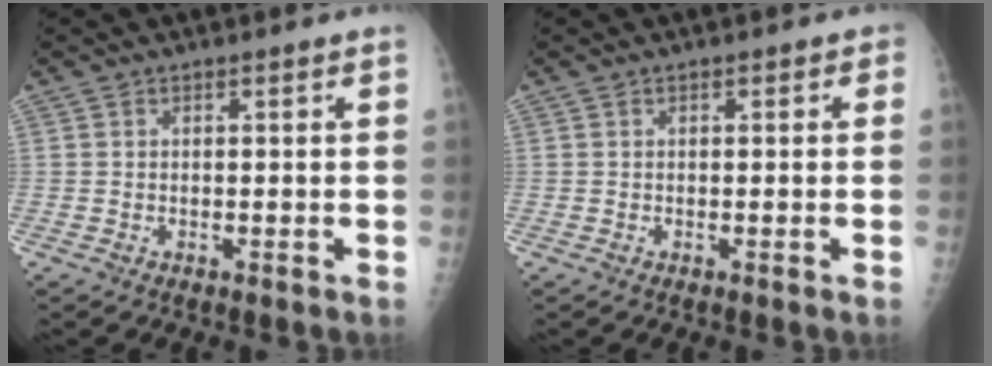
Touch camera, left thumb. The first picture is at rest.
{"total": 0.6, "force": [0.3, 0.5, 0.3], "torque": [0.007, 0.001, -0.001]}